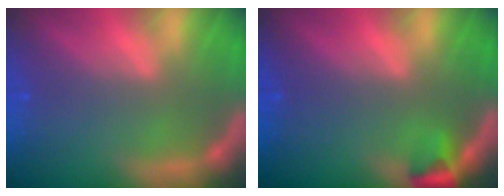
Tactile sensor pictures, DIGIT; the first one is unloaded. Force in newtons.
{"total": 1.9}